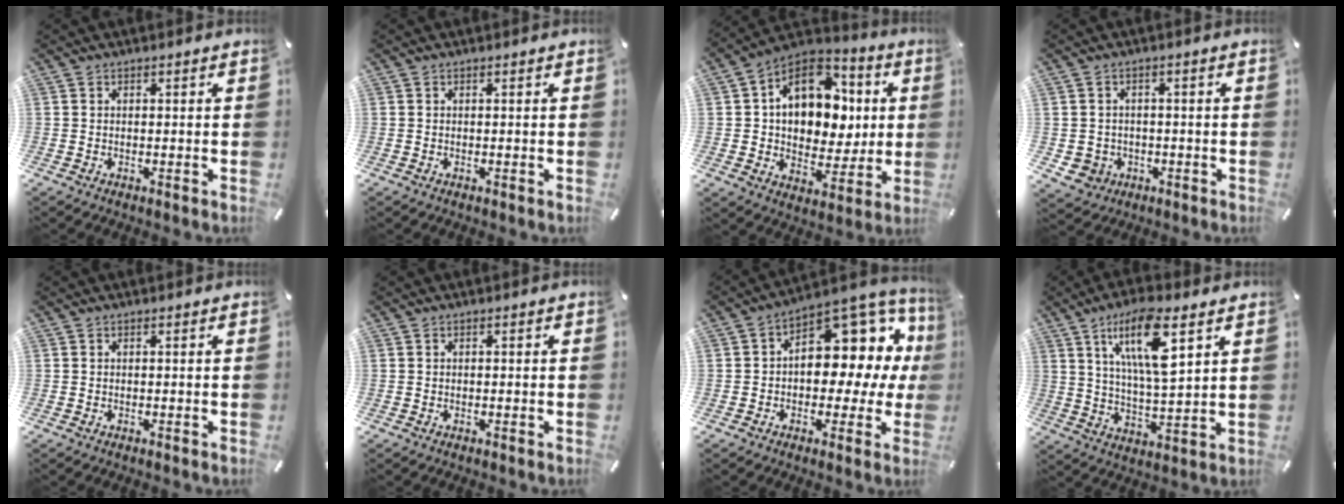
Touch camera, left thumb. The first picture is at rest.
{"total": 0.0}
{"total": 16.2, "force": [3.6, 12.5, 9.7], "torque": [-0.151, -0.012, 0.072]}
{"total": 4.3, "force": [-0.8, 4.1, 0.8], "torque": [-0.024, 0.008, -0.013]}
{"total": 0.0}
{"total": 0.0}
{"total": 12.3, "force": [4.3, 7.9, 8.3], "torque": [-0.098, -0.060, 0.072]}
{"total": 15.4, "force": [7.8, 4.3, 12.5], "torque": [-0.236, -0.013, 0.128]}